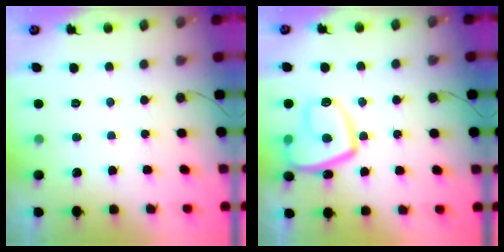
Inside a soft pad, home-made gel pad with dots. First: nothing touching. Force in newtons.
{"total": 13.3, "press": 13.3, "slide": 1.5}